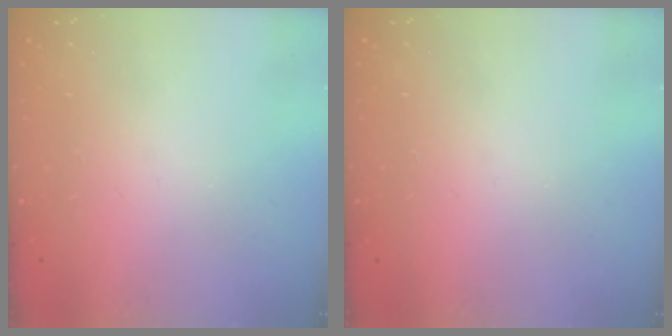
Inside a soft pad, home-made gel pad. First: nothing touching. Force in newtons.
{"total": 0.0}